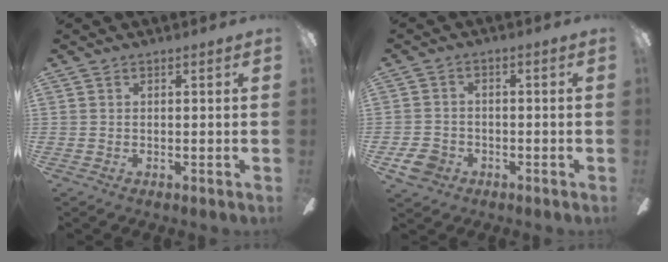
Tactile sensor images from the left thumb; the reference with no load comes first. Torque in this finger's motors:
{"motor_torque": [0.37, 0.75, 0.07, -0.10, -0.01]}